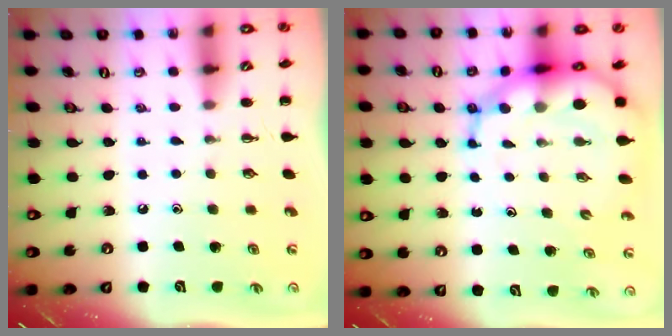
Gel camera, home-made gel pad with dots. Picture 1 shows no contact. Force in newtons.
{"total": 12.4, "press": 12.0, "slide": 3.2}